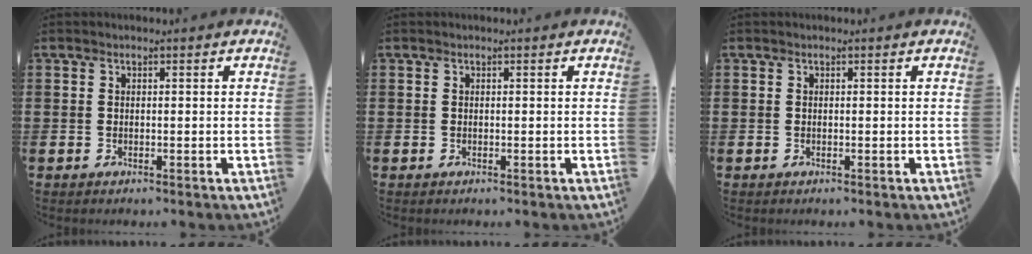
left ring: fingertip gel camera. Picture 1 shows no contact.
{"total": 0.0}
{"total": 0.0}